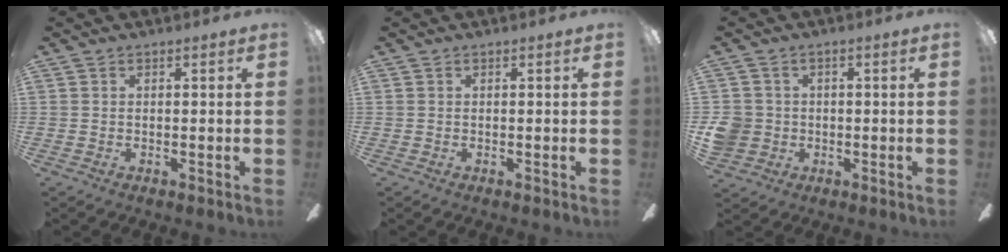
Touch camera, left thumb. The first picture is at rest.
{"total": 0.0}
{"total": 5.6, "force": [-0.4, 5.3, 1.7], "torque": [-0.051, 0.009, -0.008]}